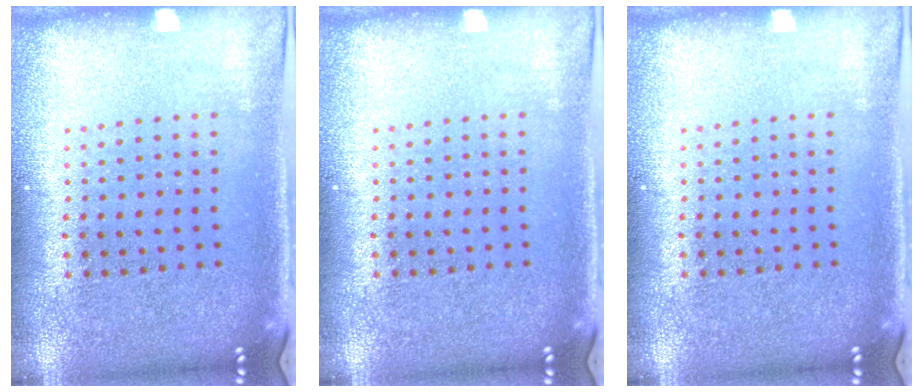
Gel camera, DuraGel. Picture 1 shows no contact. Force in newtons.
{"total": 0.0}
{"total": 0.0}